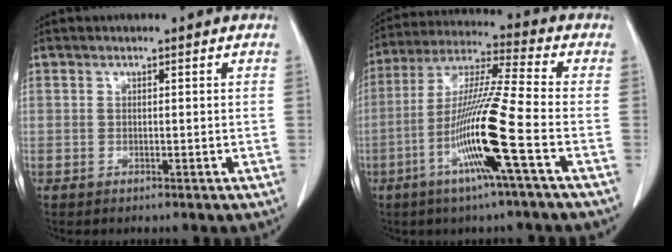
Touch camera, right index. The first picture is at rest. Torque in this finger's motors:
{"motor_torque": [1.97, -0.17, 1.05, 0.21]}